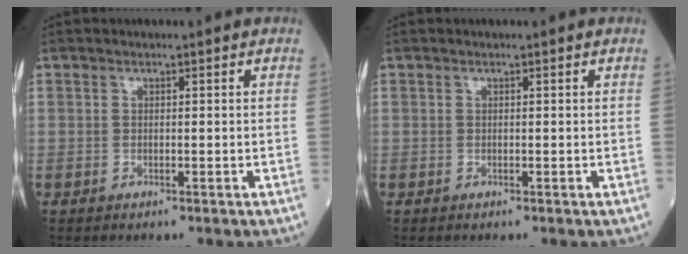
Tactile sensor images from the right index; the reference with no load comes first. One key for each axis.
{"total": 0.0}